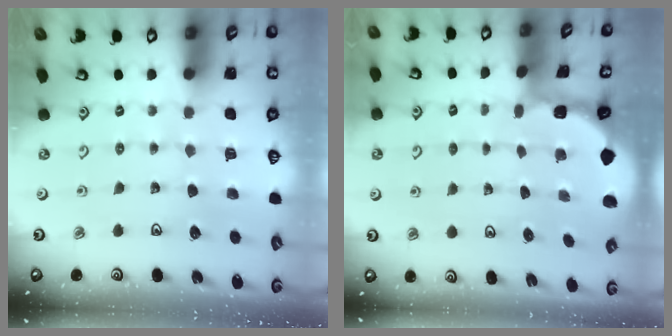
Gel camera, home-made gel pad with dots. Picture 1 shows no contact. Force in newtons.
{"total": 1.1, "press": 1.1, "slide": 0.1}